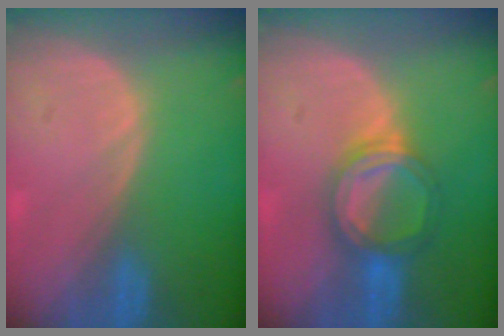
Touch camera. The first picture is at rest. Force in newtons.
{"total": 5.9, "press": 5.5, "slide": 2.0}